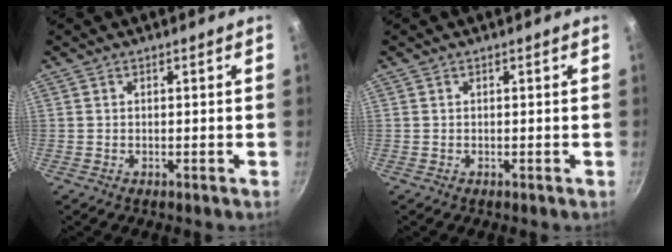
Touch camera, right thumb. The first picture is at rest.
{"total": 0.0}